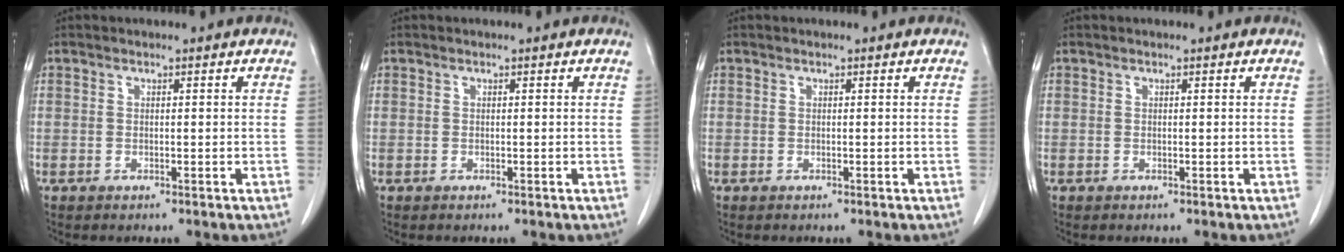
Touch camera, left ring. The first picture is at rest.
{"total": 0.0}
{"total": 0.0}
{"total": 0.0}